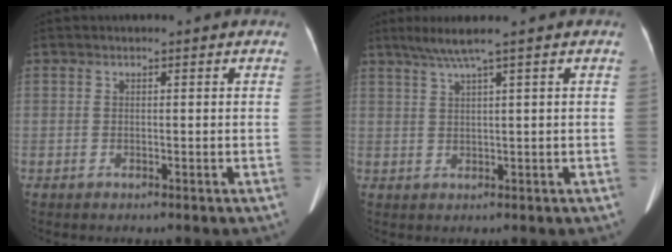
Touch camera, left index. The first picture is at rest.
{"total": 3.5, "force": [2.3, -1.0, 2.5], "torque": [-0.060, 0.005, 0.051]}